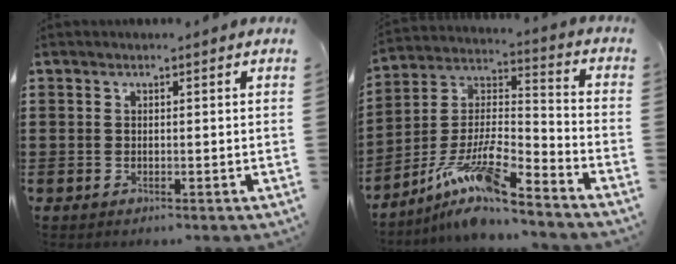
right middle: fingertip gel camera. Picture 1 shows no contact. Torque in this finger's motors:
{"motor_torque": [2.14, 0.00, 0.77, 0.21]}